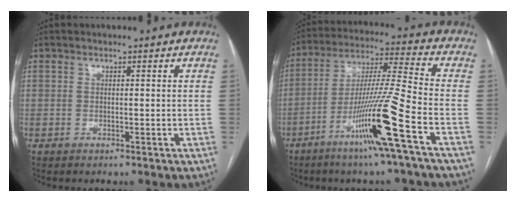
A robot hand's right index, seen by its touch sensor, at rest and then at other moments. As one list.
[{"total": 14.8, "force": [-7.0, -2.0, 12.9], "torque": [-0.245, -0.017, -0.132]}]